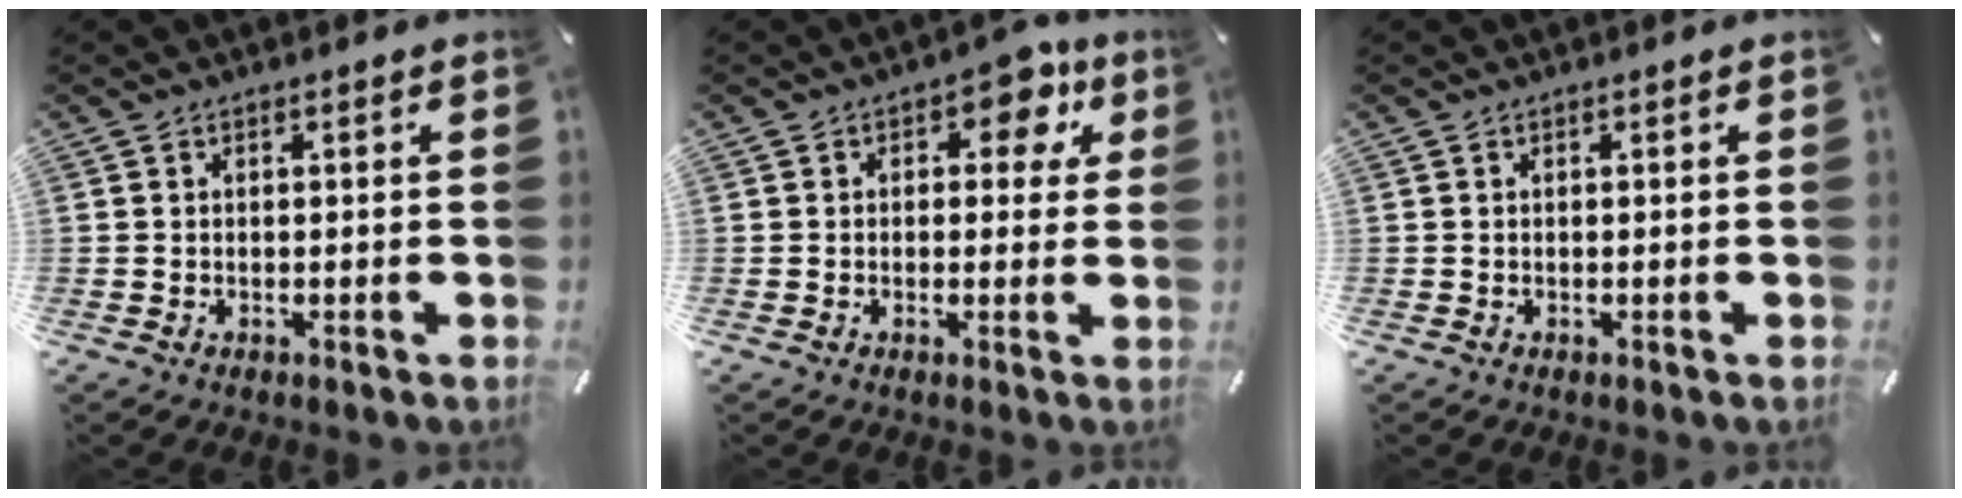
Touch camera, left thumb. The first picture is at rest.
{"total": 7.5, "force": [3.1, 4.6, 5.1], "torque": [-0.055, -0.011, 0.044]}
{"total": 0.0}